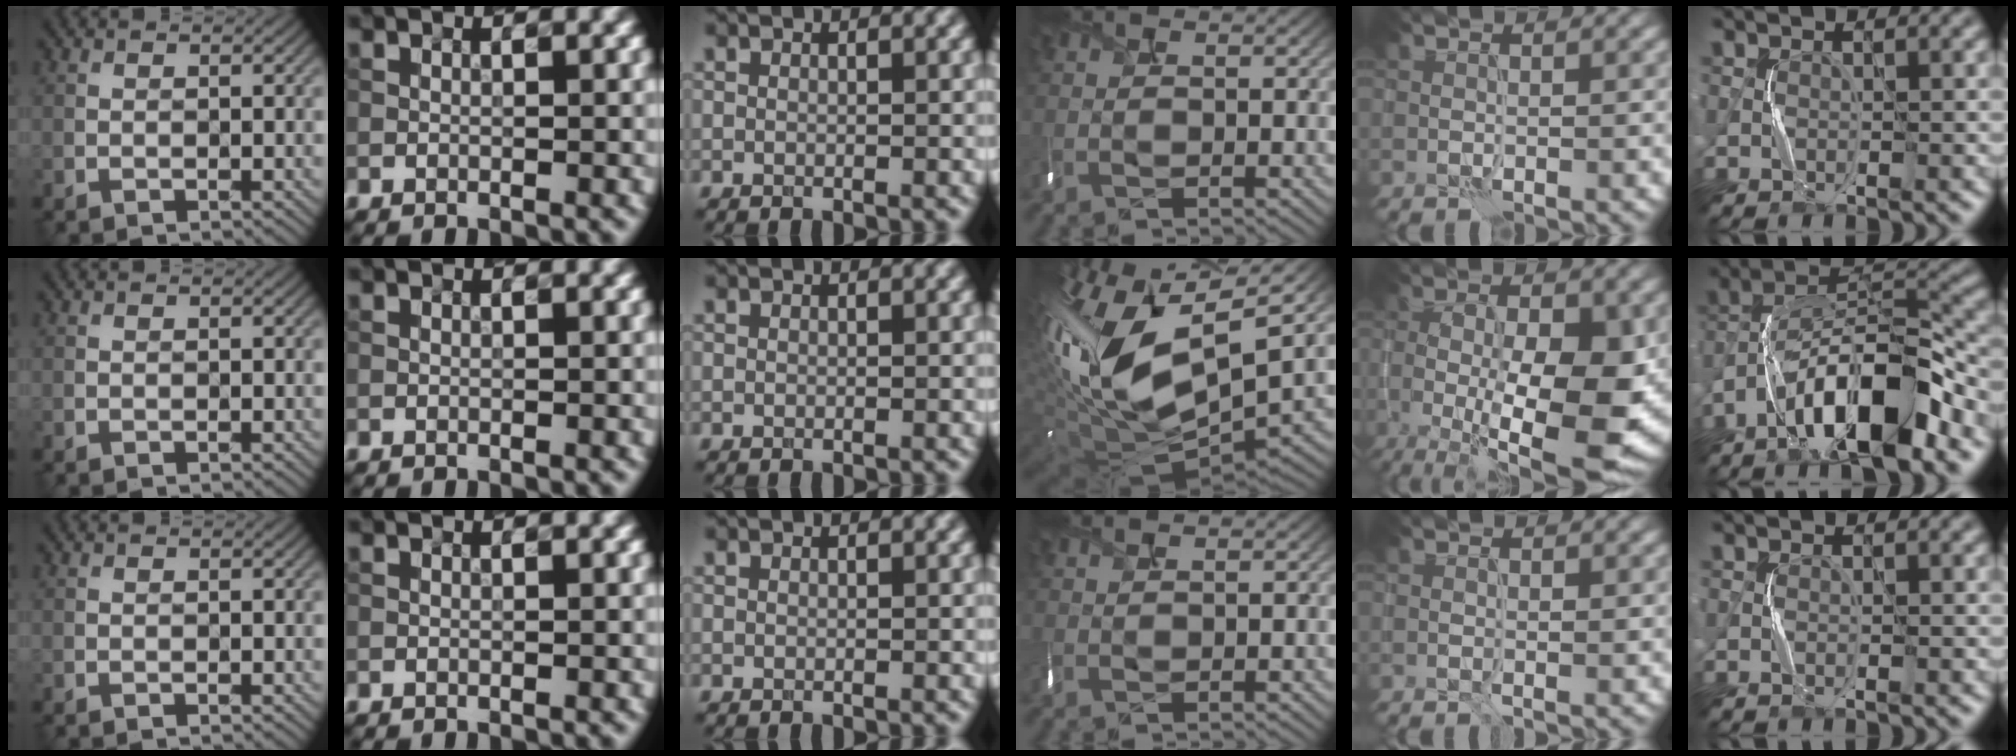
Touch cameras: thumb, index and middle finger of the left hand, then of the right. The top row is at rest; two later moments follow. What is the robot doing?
{"motion": "shake", "object": "box of matches"}